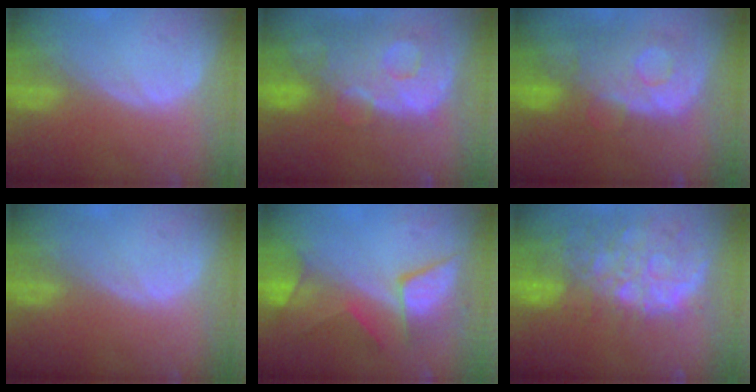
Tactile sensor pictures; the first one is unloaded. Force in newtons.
{"total": 13.6, "press": 11.1, "slide": 7.8}
{"total": 11.2, "press": 9.7, "slide": 5.5}
{"total": 0.0}
{"total": 7.7, "press": 7.7, "slide": 0.7}
{"total": 12.8, "press": 10.5, "slide": 7.3}